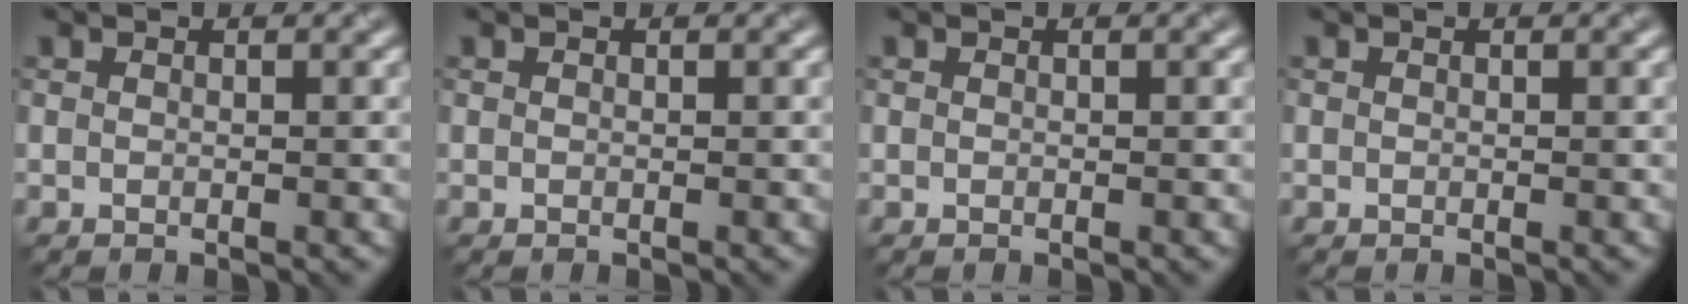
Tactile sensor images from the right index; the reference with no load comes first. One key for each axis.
{"total": 0.0}
{"total": 0.0}
{"total": 0.0}